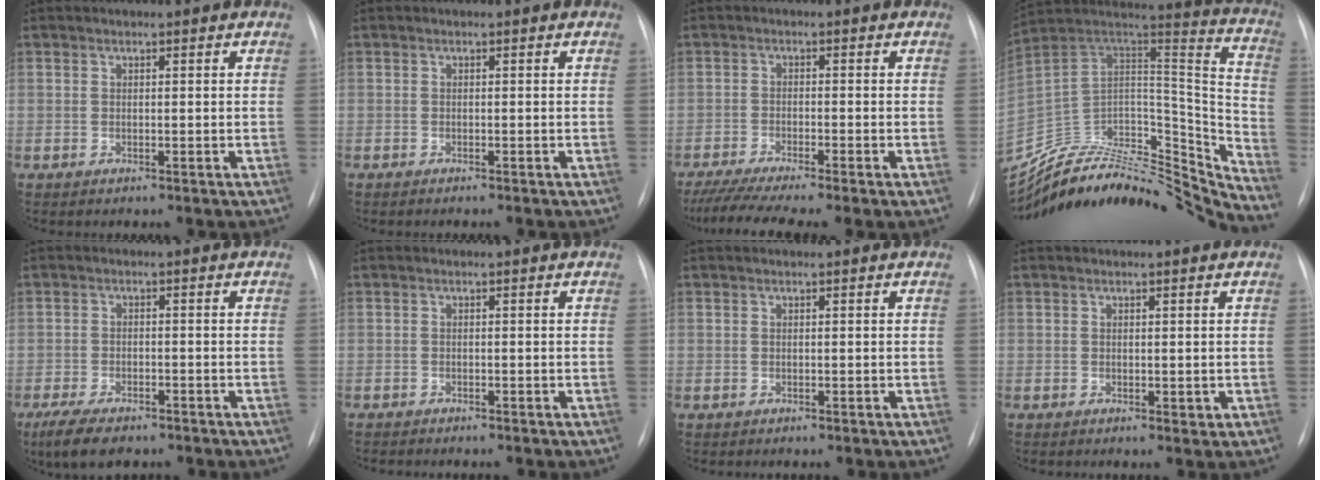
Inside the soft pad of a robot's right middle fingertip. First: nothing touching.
{"total": 0.9, "force": [-0.8, 0.0, 0.5], "torque": [-0.009, -0.004, -0.010]}
{"total": 9.2, "force": [-7.3, 0.1, 5.6], "torque": [-0.094, -0.016, -0.119]}
{"total": 30.3, "force": [-28.3, 5.6, 9.0], "torque": [-0.126, 0.019, -0.430]}
{"total": 7.1, "force": [-5.2, 2.5, 4.1], "torque": [-0.076, -0.012, -0.082]}
{"total": 1.6, "force": [-1.5, 0.3, 0.5], "torque": [-0.008, -0.004, -0.020]}
{"total": 0.0}
{"total": 0.9, "force": [0.1, 0.6, 0.6], "torque": [-0.006, -0.002, 0.004]}